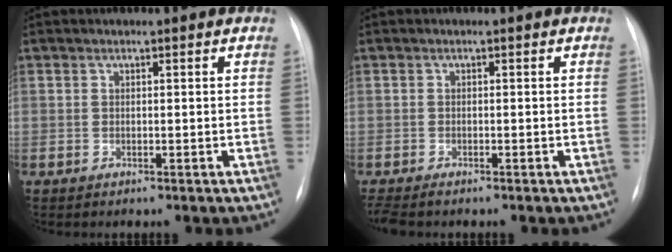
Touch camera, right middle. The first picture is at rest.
{"total": 2.7, "force": [-2.3, 0.5, 1.3], "torque": [-0.023, -0.008, -0.037]}